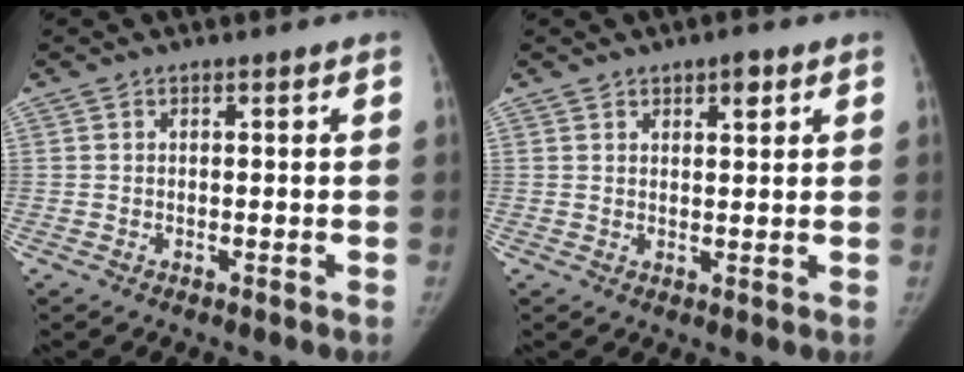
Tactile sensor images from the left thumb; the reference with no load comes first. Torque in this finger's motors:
{"motor_torque": [-0.33, -0.05, -0.04, -0.03, -0.01]}